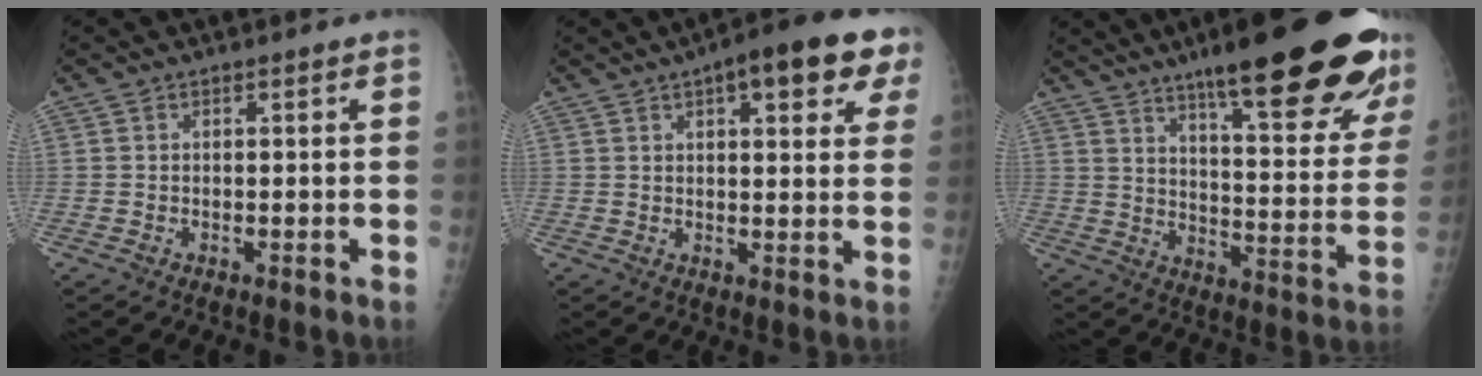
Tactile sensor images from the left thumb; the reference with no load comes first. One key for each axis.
{"total": 13.7, "fx": 6.6, "fy": 4.5, "fz": 11.1, "tx": -0.115, "ty": -0.002, "tz": 0.078}
{"total": 28.2, "fx": 18.6, "fy": 5.8, "fz": 20.5, "tx": -0.246, "ty": -0.065, "tz": 0.259}